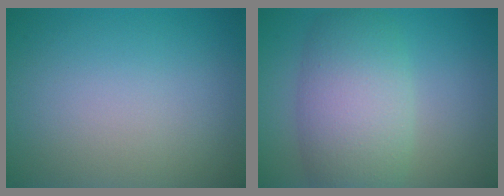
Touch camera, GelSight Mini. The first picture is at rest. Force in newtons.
{"total": 6.9, "press": 6.9, "slide": 0.2}